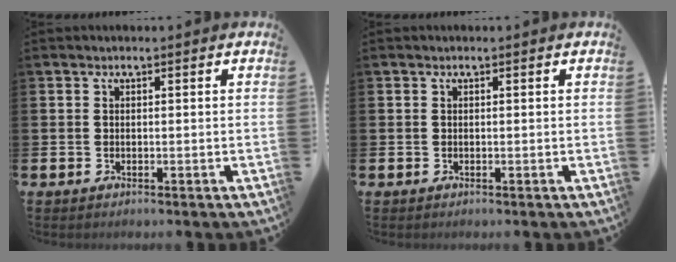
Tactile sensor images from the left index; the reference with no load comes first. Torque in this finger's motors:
{"motor_torque": [0.00, 0.00, 0.00, 0.00]}